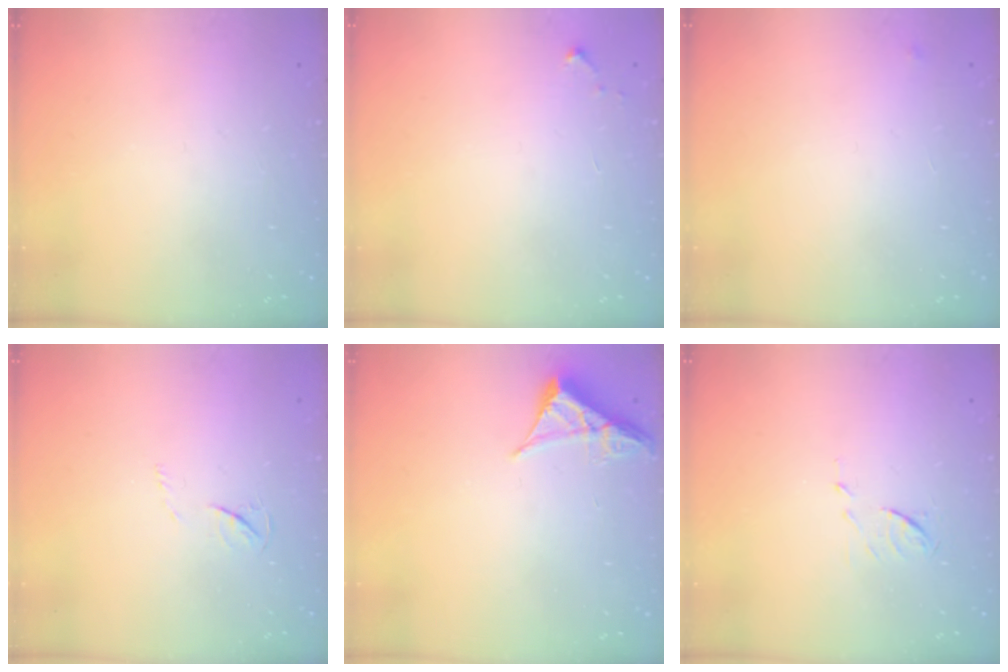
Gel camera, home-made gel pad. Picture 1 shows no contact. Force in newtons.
{"total": 2.6, "press": 2.6, "slide": 0.4}
{"total": 2.5, "press": 2.4, "slide": 0.4}
{"total": 3.1, "press": 3.1, "slide": 0.5}
{"total": 4.8, "press": 4.8, "slide": 0.7}
{"total": 5.8, "press": 5.8, "slide": 0.8}